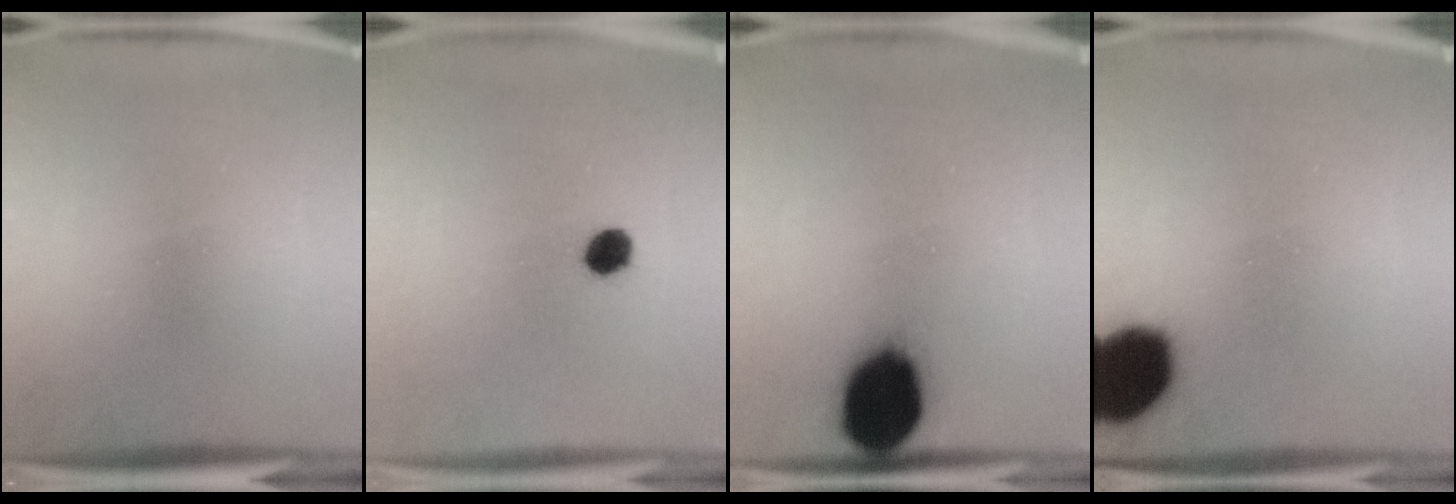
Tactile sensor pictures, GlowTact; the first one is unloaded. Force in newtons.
{"total": 3.9}
{"total": 17.5}
{"total": 17.3}